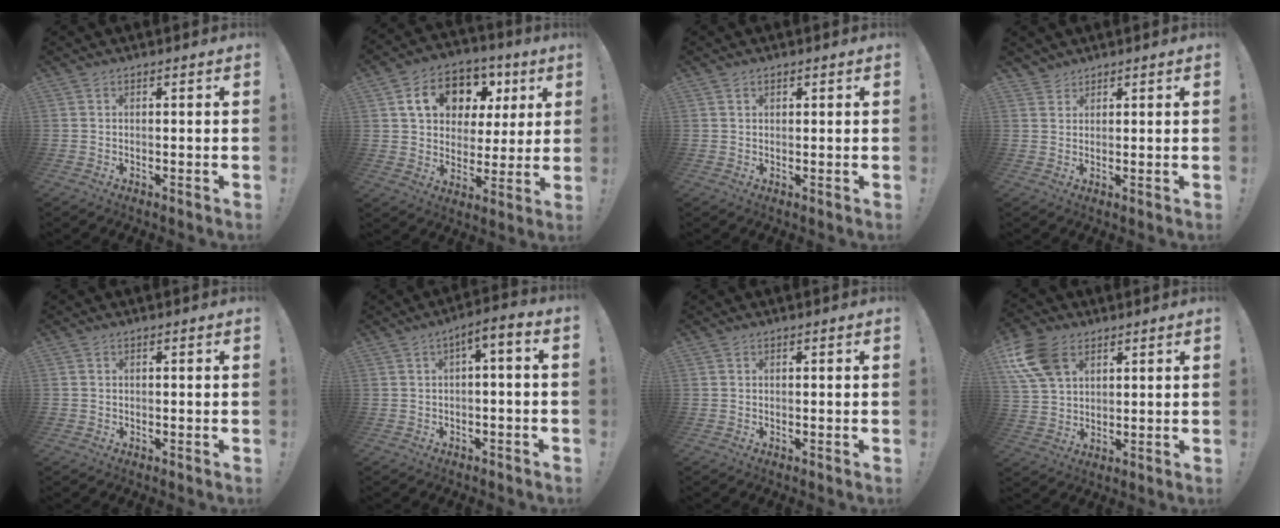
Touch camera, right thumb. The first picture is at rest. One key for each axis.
{"total": 15.1, "fx": 6.8, "fy": 10.9, "fz": 8.0, "tx": -0.125, "ty": -0.020, "tz": 0.130}
{"total": 0.8, "fx": 0.6, "fy": 0.4, "fz": 0.3, "tx": -0.002, "ty": -0.001, "tz": 0.011}
{"total": 2.5, "fx": 2.1, "fy": 1.3, "fz": -0.2, "tx": 0.000, "ty": -0.011, "tz": 0.043}
{"total": 0.5, "fx": -0.2, "fy": 0.5, "fz": -0.1, "tx": 0.001, "ty": 0.002, "tz": -0.005}
{"total": 4.8, "fx": -1.1, "fy": 0.9, "fz": 4.6, "tx": -0.072, "ty": 0.002, "tz": -0.020}
{"total": 0.0}
{"total": 13.1, "fx": 5.9, "fy": 8.9, "fz": 7.6, "tx": -0.151, "ty": -0.016, "tz": 0.117}